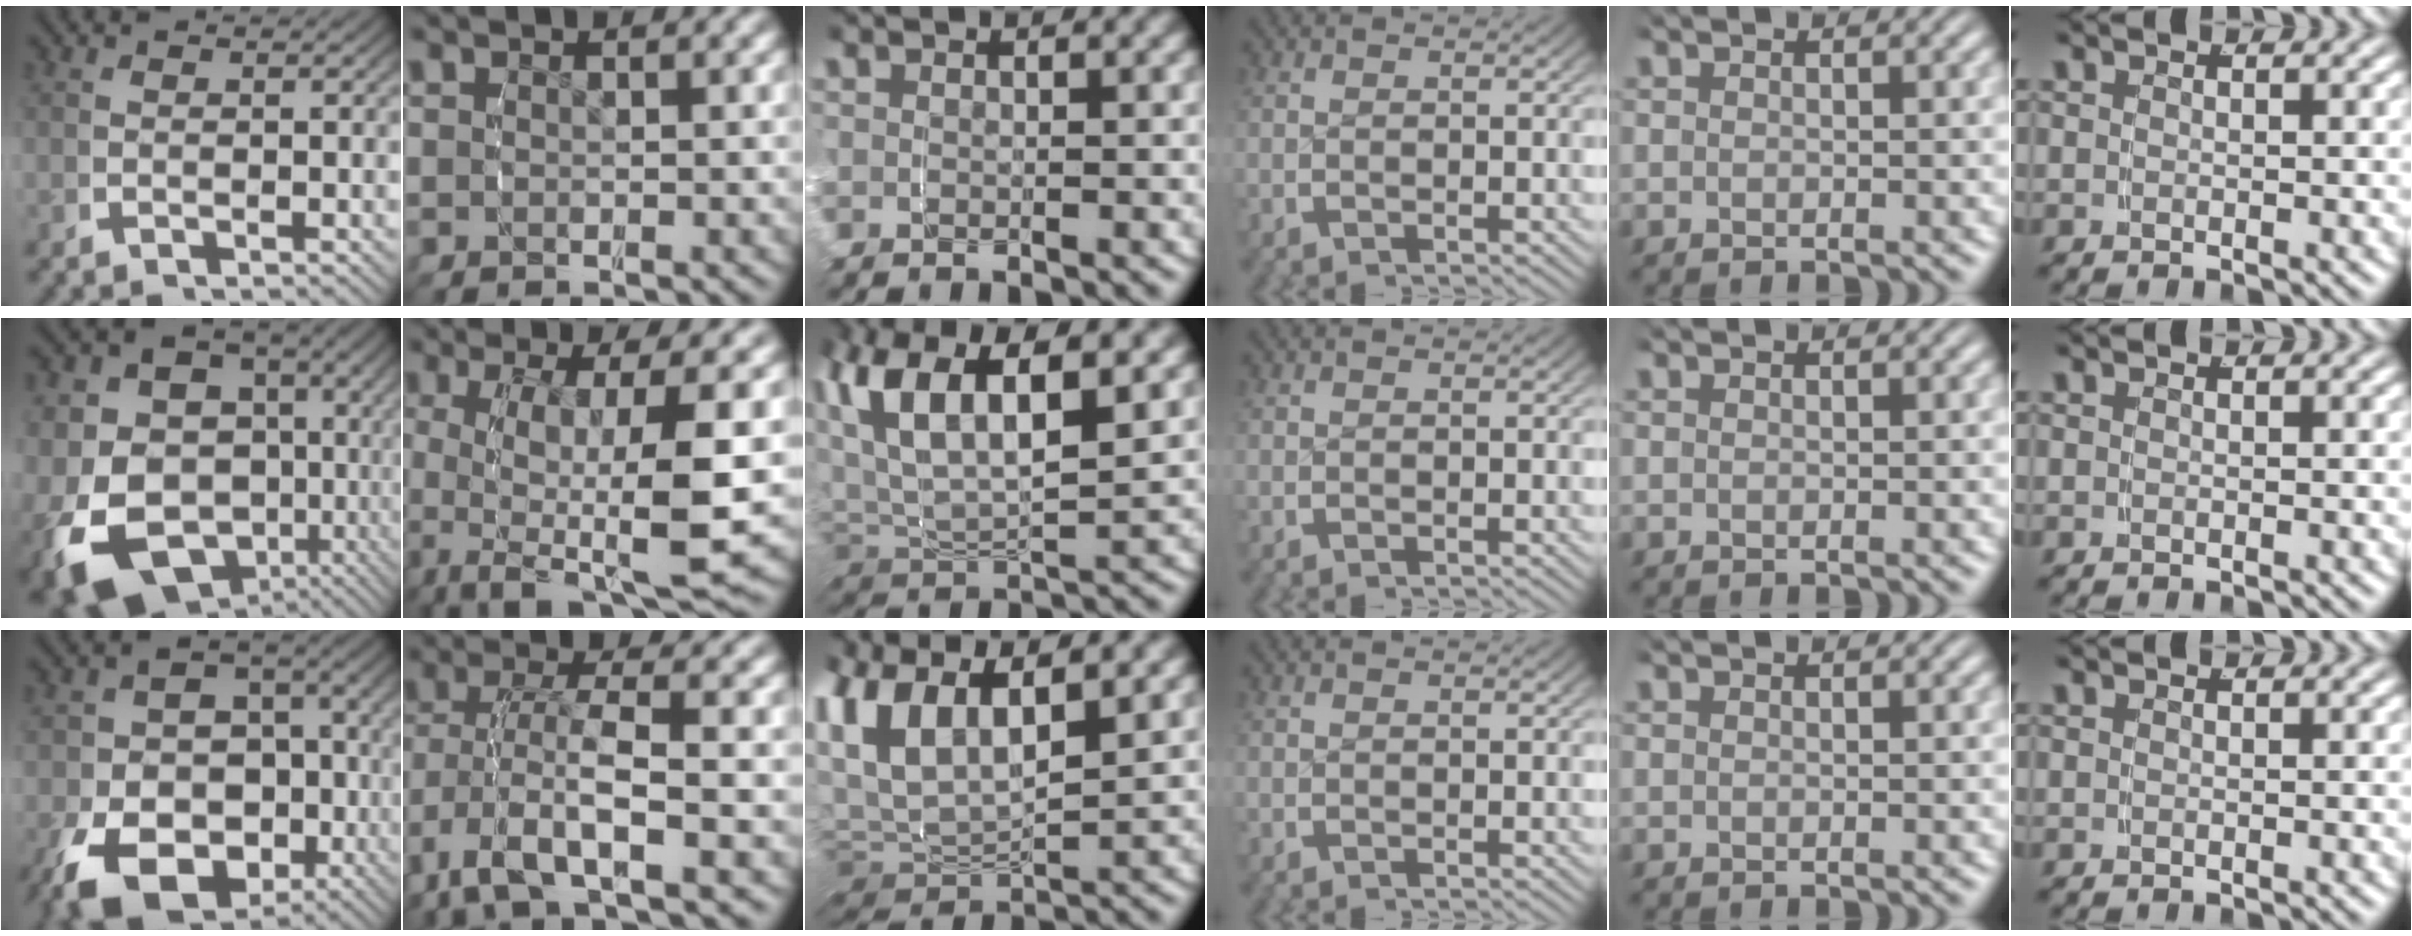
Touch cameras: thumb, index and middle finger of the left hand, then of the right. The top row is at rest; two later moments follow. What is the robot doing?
{"motion": "grasp_and_lifting", "object": "shorts"}